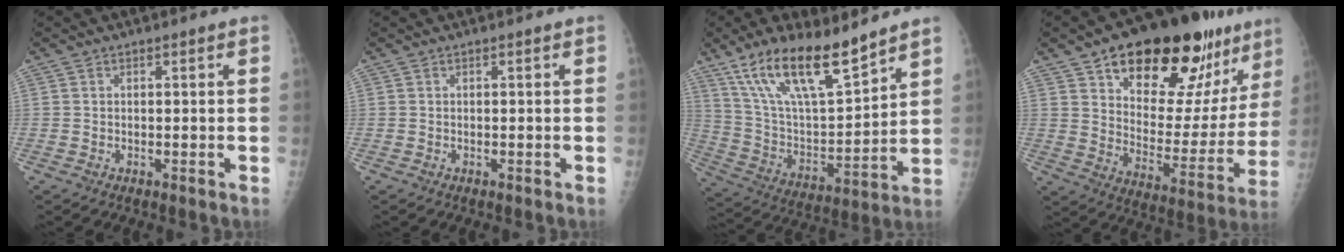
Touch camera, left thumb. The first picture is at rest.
{"total": 0.0}
{"total": 18.8, "force": [13.4, 5.5, 12.0], "torque": [-0.186, -0.065, 0.253]}
{"total": 27.8, "force": [17.4, 12.7, 17.6], "torque": [-0.208, -0.056, 0.260]}